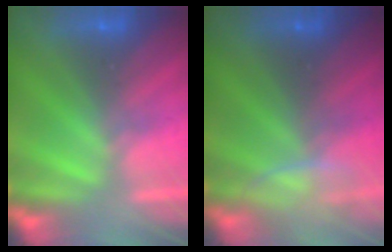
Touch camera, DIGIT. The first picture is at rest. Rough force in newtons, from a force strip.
{"total": 2.8}